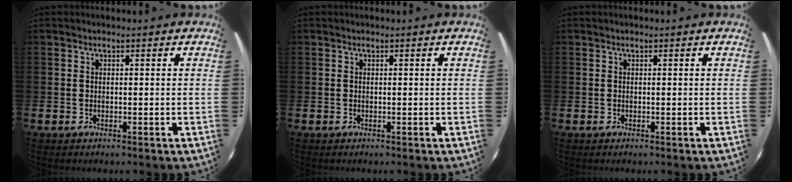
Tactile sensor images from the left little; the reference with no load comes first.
{"total": 0.0}
{"total": 0.0}